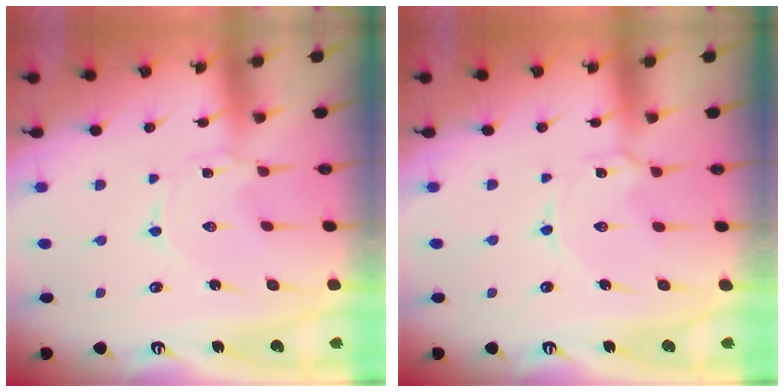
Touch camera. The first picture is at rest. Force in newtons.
{"total": 1.9, "press": 1.9, "slide": 0.4}